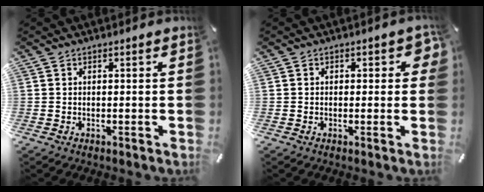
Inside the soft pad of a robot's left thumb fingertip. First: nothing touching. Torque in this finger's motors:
{"motor_torque": [0.16, -0.34, 0.15, 0.46, -0.11]}